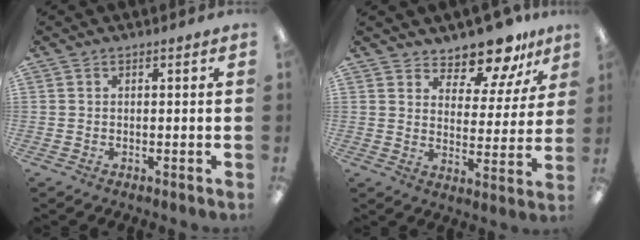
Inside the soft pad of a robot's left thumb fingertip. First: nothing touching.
{"total": 11.4, "force": [10.3, 3.6, 3.1], "torque": [-0.048, -0.085, 0.189]}